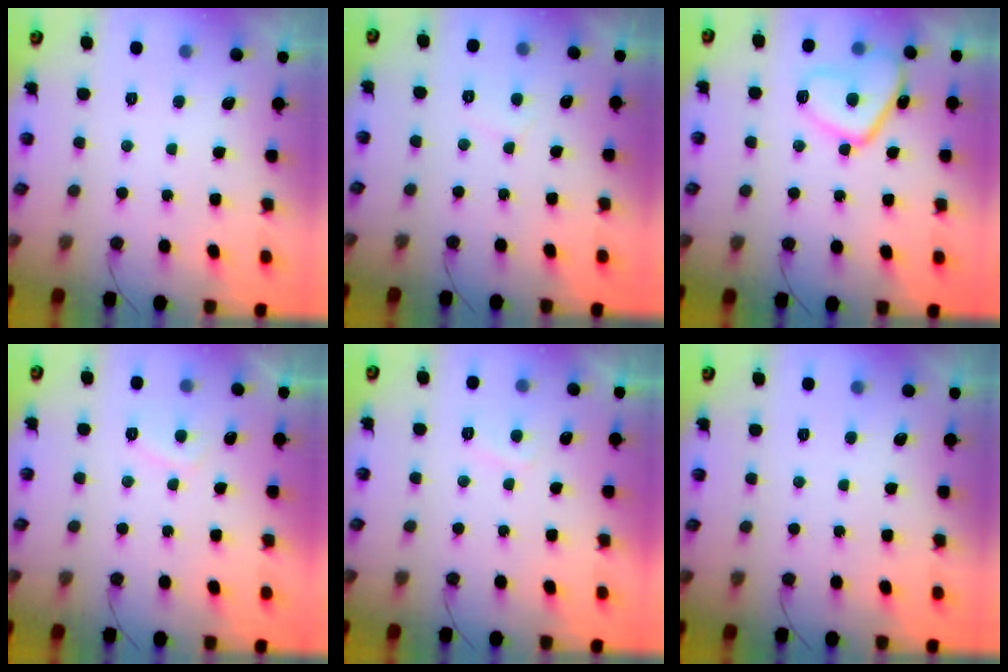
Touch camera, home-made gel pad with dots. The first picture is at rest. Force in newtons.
{"total": 2.6, "press": 2.6, "slide": 0.2}
{"total": 11.4, "press": 11.3, "slide": 1.2}
{"total": 3.3, "press": 3.2, "slide": 0.7}
{"total": 2.4, "press": 2.3, "slide": 0.7}
{"total": 0.0}